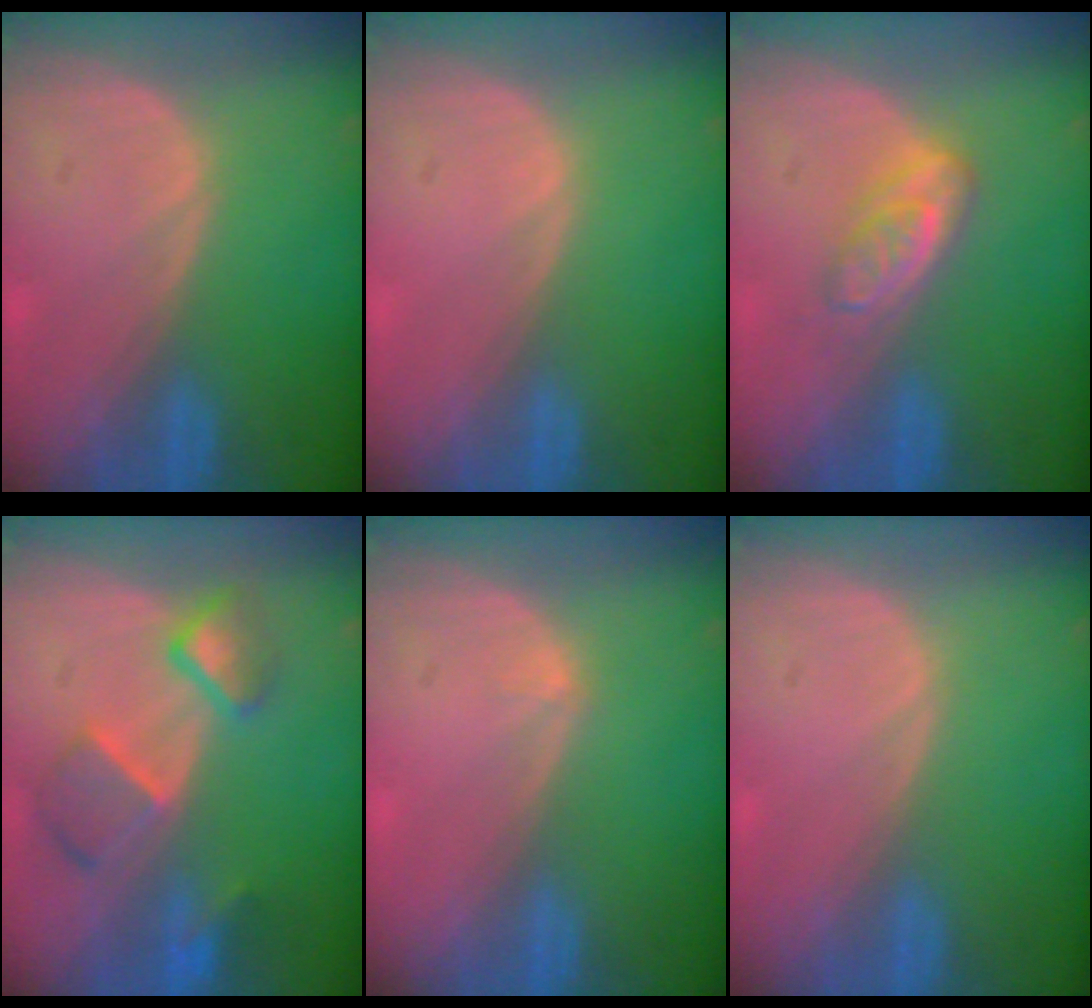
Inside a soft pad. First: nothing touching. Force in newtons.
{"total": 0.0}
{"total": 5.0, "press": 4.4, "slide": 2.4}
{"total": 7.5, "press": 6.7, "slide": 3.4}
{"total": 0.6, "press": 0.4, "slide": 0.5}
{"total": 0.0}